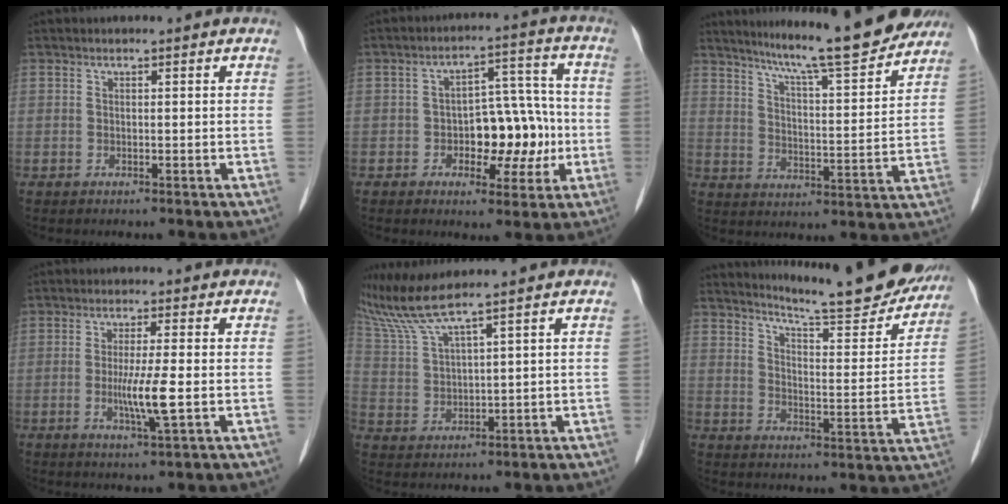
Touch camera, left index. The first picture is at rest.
{"total": 9.7, "force": [-1.9, 5.2, 8.0], "torque": [-0.116, 0.031, -0.024]}
{"total": 15.7, "force": [13.7, 0.9, 7.5], "torque": [-0.117, -0.002, 0.197]}
{"total": 5.3, "force": [-1.0, -0.1, 5.2], "torque": [-0.104, -0.012, -0.021]}
{"total": 6.7, "force": [5.8, -1.5, 3.1], "torque": [-0.079, 0.001, 0.127]}
{"total": 17.6, "force": [16.3, 2.0, 6.2], "torque": [-0.090, -0.047, 0.209]}